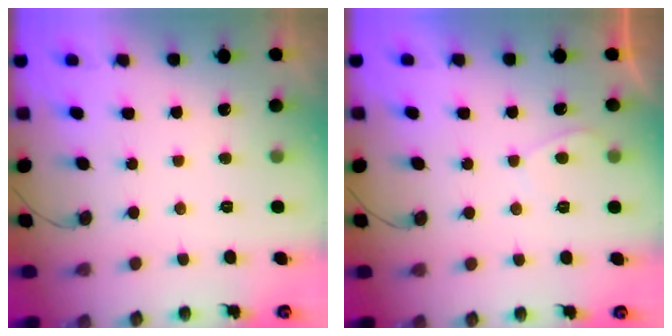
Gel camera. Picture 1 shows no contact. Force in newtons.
{"total": 1.1, "press": 1.0, "slide": 0.5}